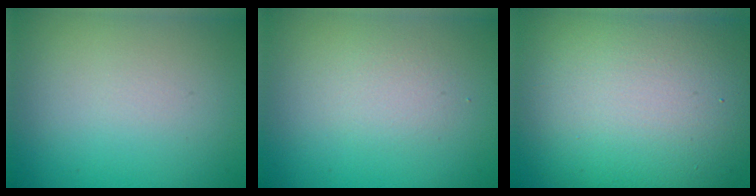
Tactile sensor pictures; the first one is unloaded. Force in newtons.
{"total": 1.5, "press": 1.5, "slide": 0.1}
{"total": 16.1, "press": 16.1, "slide": 0.6}